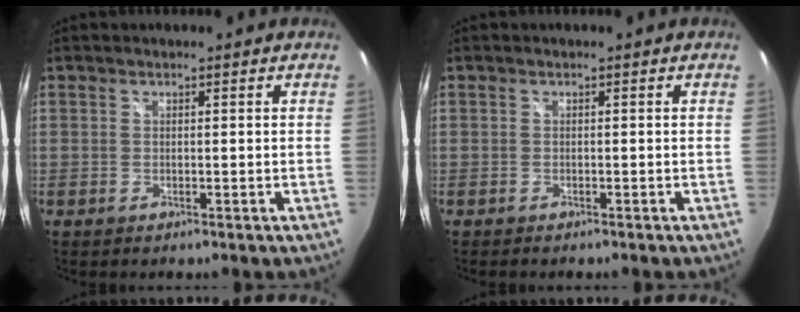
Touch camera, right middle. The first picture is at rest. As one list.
[{"total": 1.2, "force": [-1.1, 0.3, 0.3], "torque": [-0.010, -0.008, -0.019]}]